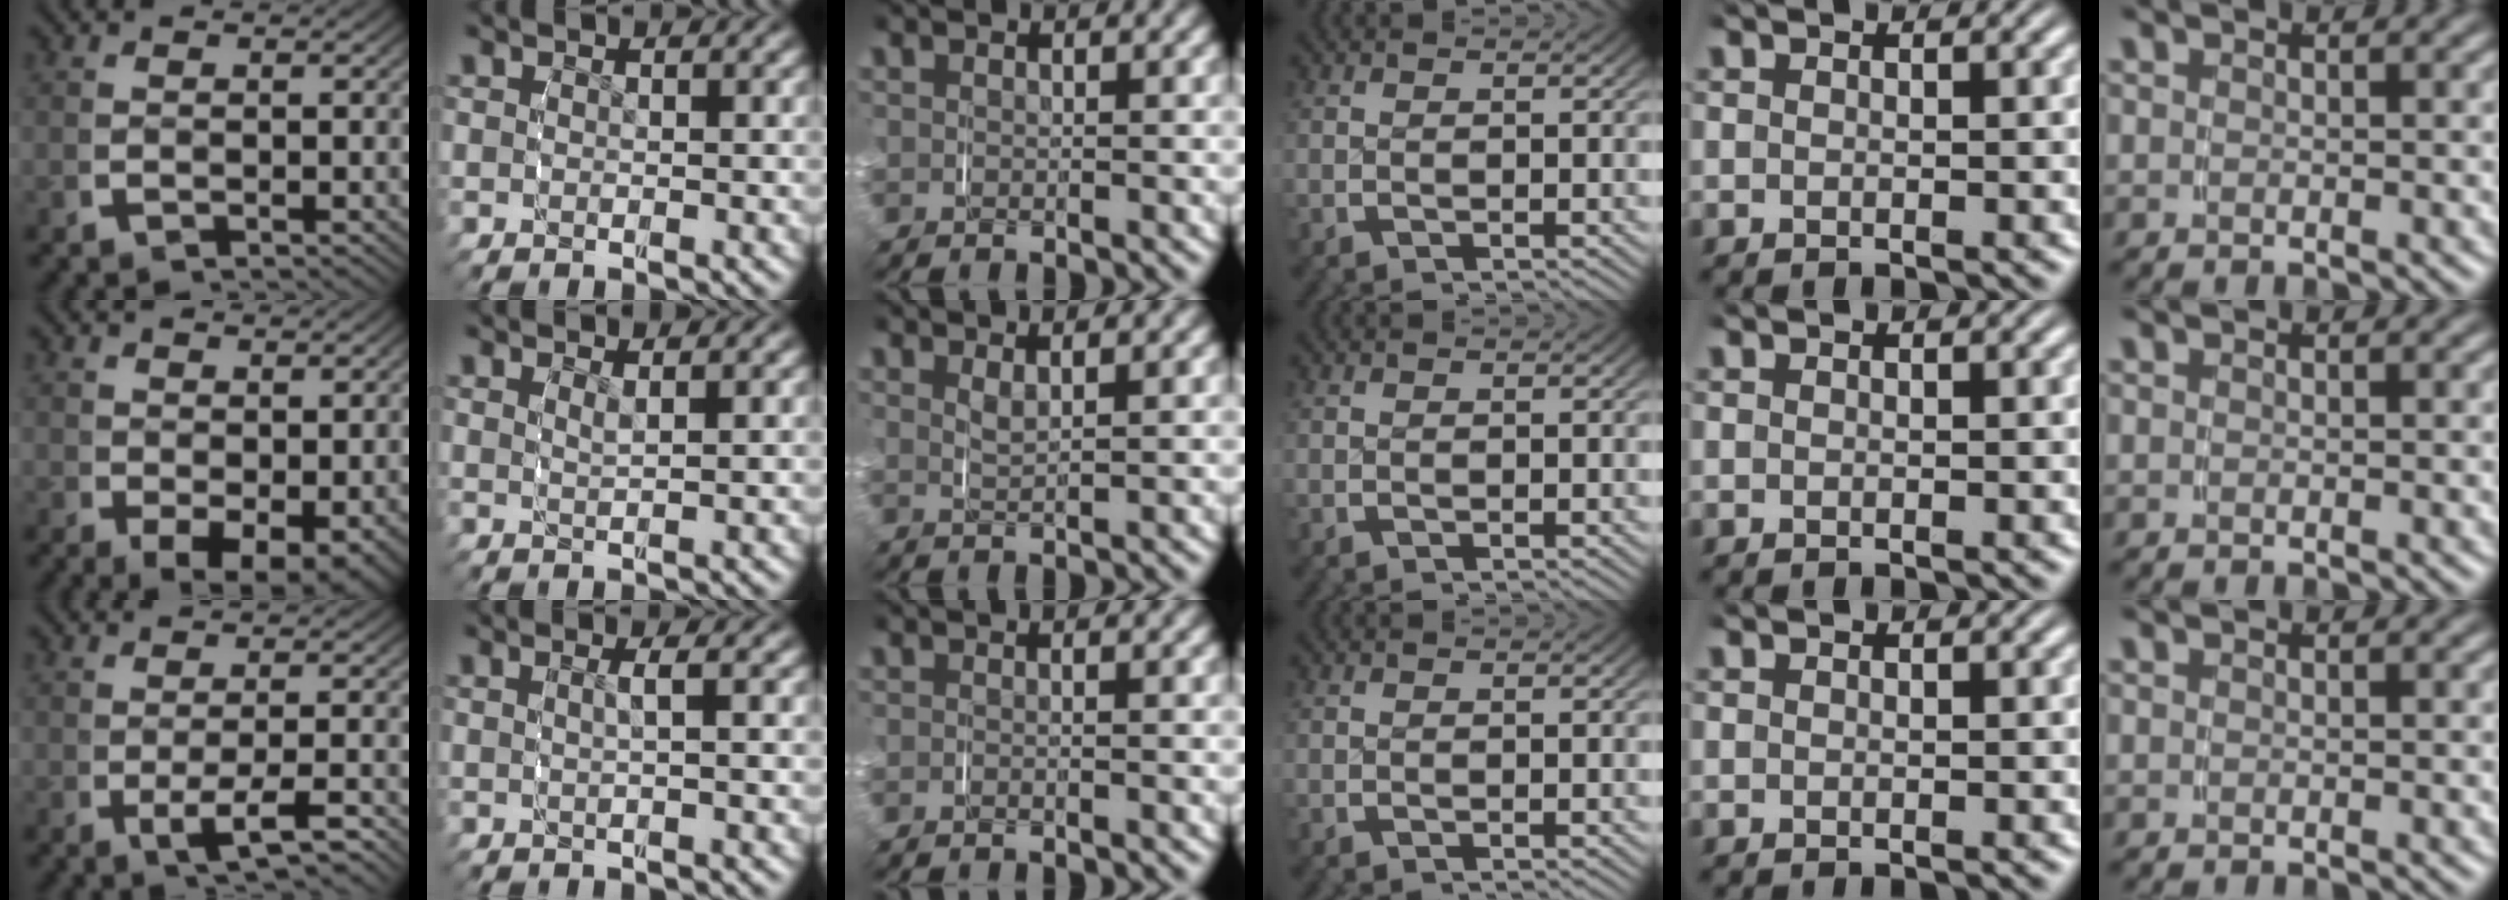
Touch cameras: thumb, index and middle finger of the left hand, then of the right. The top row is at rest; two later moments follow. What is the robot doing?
{"motion": "grasp_and_lifting", "object": "map"}